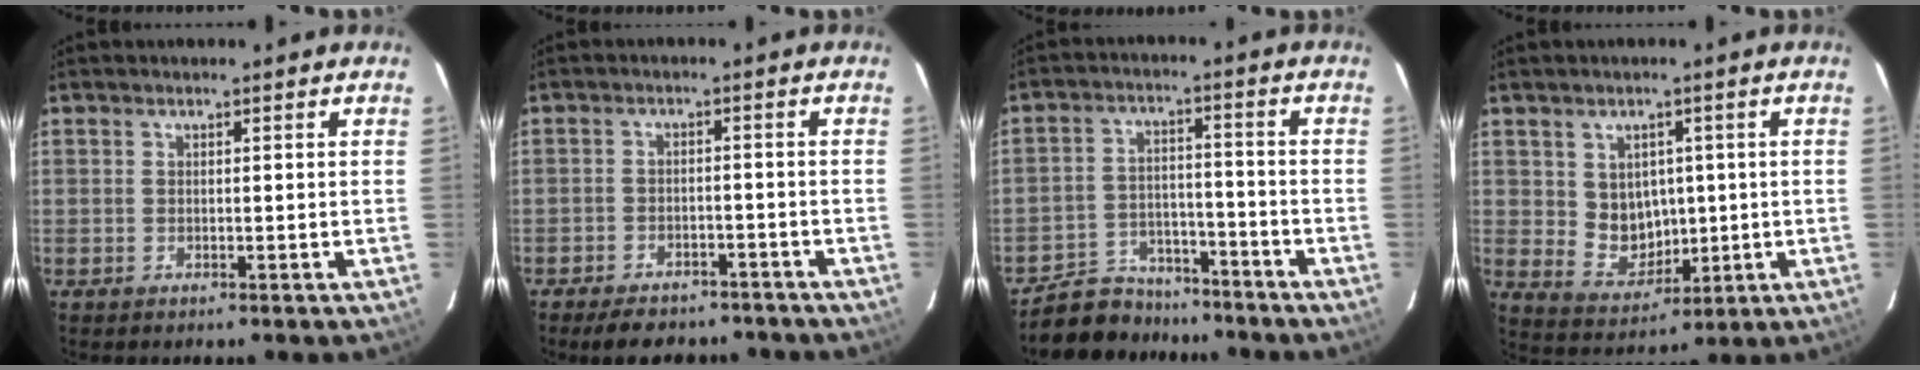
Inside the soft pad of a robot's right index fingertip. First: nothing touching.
{"total": 10.7, "force": [-8.7, 4.7, 4.1], "torque": [-0.096, 0.002, -0.117]}
{"total": 11.4, "force": [-10.0, 5.1, 2.0], "torque": [-0.069, 0.019, -0.151]}
{"total": 7.5, "force": [0.9, 6.7, 3.3], "torque": [-0.065, 0.001, 0.038]}